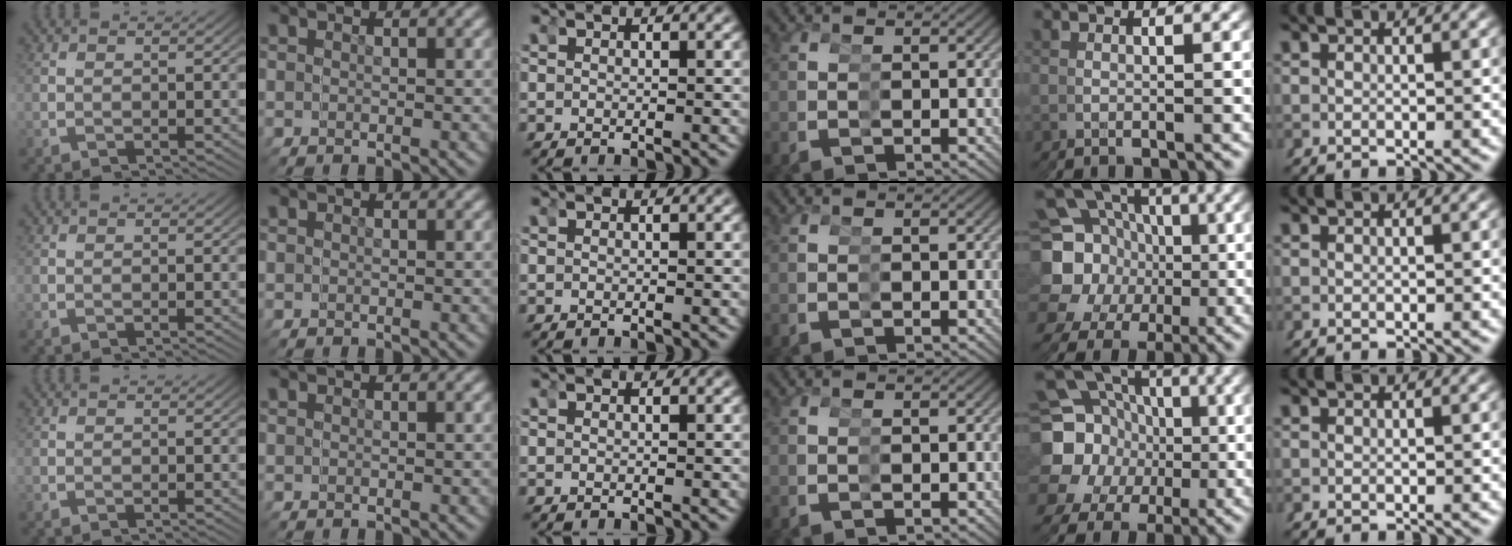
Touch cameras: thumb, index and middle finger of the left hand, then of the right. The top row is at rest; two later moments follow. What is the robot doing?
{"motion": "grasp_and_lifting", "object": "scissors"}